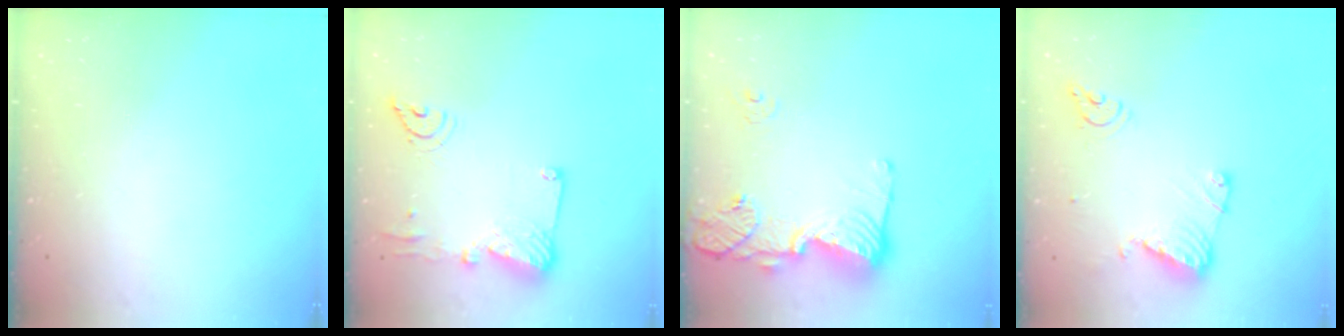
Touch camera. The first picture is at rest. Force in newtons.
{"total": 14.2, "press": 14.0, "slide": 1.8}
{"total": 15.9, "press": 15.9, "slide": 1.5}
{"total": 11.9, "press": 11.9, "slide": 1.3}